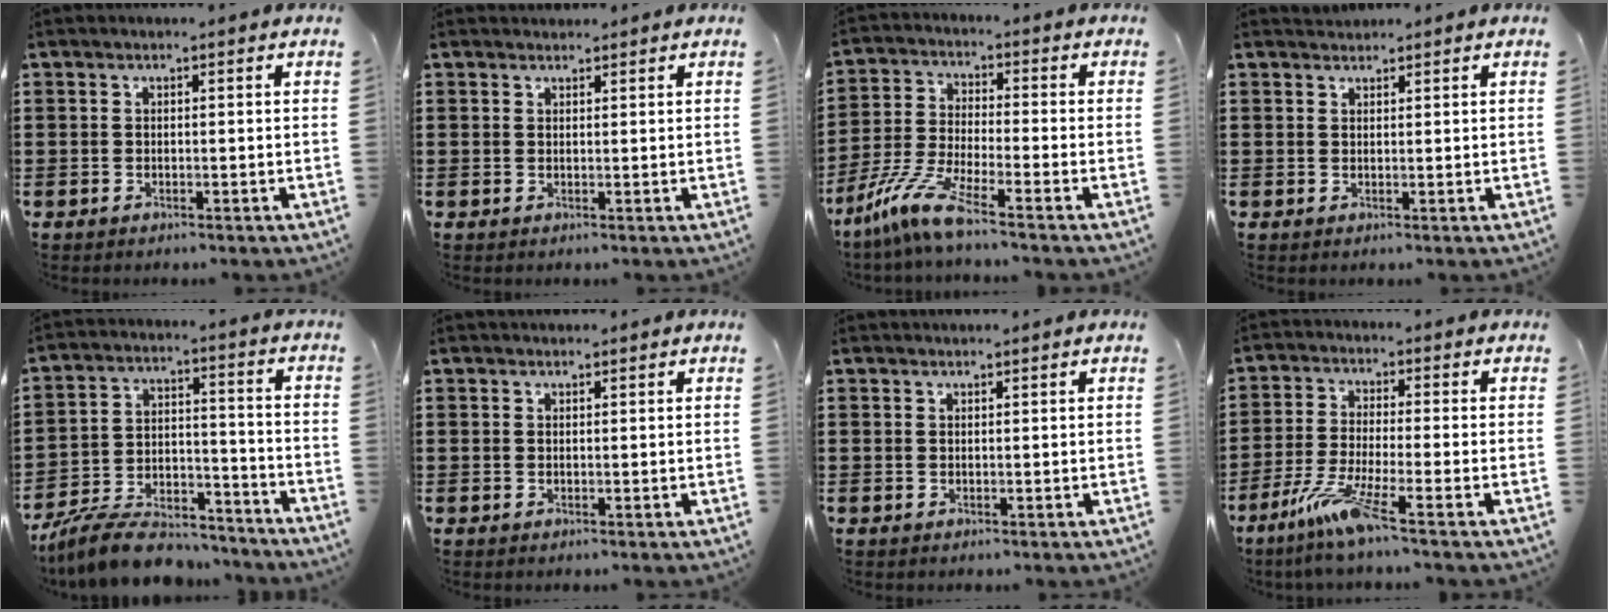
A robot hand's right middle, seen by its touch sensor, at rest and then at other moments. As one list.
[{"total": 1.1, "force": [1.0, 0.3, -0.1], "torque": [-0.001, 0.002, 0.020]}, {"total": 8.2, "force": [-6.0, 0.6, 5.5], "torque": [-0.136, -0.020, -0.125]}, {"total": 1.2, "force": [1.2, 0.4, -0.2], "torque": [0.000, 0.002, 0.023]}, {"total": 9.9, "force": [-9.2, 2.1, 3.1], "torque": [-0.056, 0.026, -0.176]}, {"total": 0.5, "force": [0.5, 0.3, 0.0], "torque": [0.007, -0.002, 0.007]}, {"total": 0.5, "force": [0.5, 0.0, 0.0], "torque": [-0.002, 0.001, 0.011]}, {"total": 6.5, "force": [-4.2, -0.2, 4.9], "torque": [-0.112, -0.021, -0.085]}]